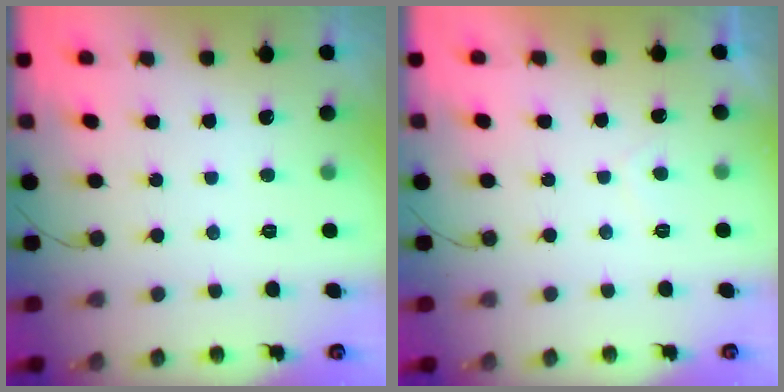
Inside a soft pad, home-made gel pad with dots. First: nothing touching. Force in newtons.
{"total": 1.1, "press": 1.0, "slide": 0.5}